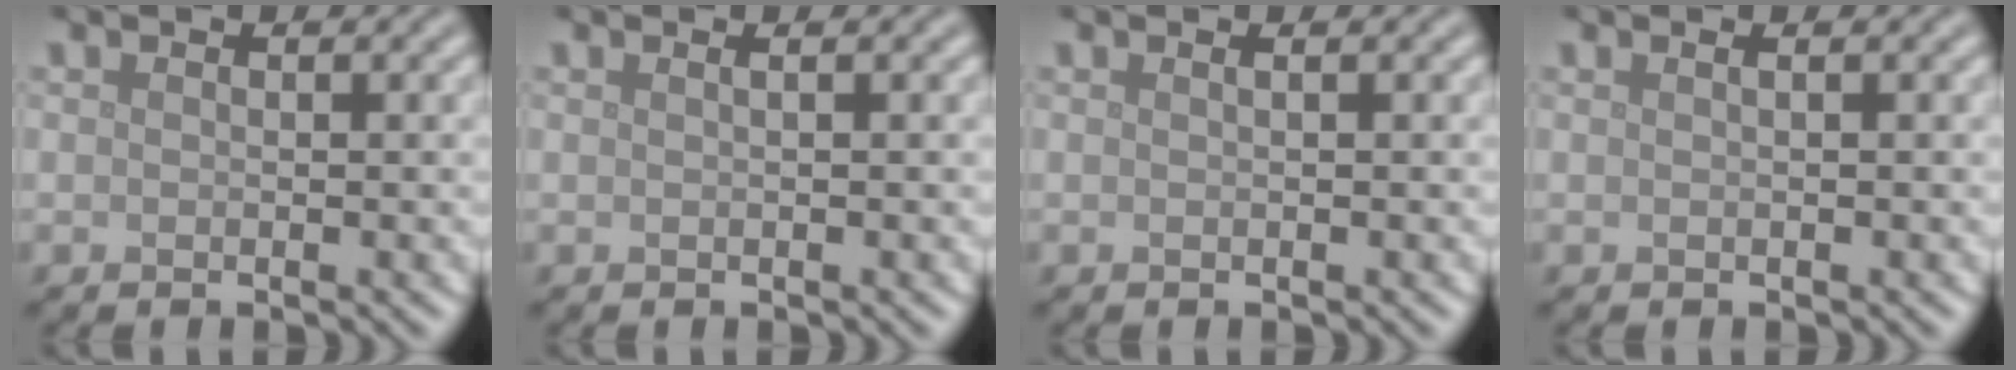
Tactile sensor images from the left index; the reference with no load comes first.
{"total": 1.1, "force": [0.4, 0.5, 0.9], "torque": [-0.004, -0.001, -0.004]}
{"total": 0.8, "force": [0.2, 0.3, 0.6], "torque": [-0.006, 0.001, -0.004]}
{"total": 1.1, "force": [0.4, 0.6, 0.9], "torque": [-0.005, -0.002, -0.005]}